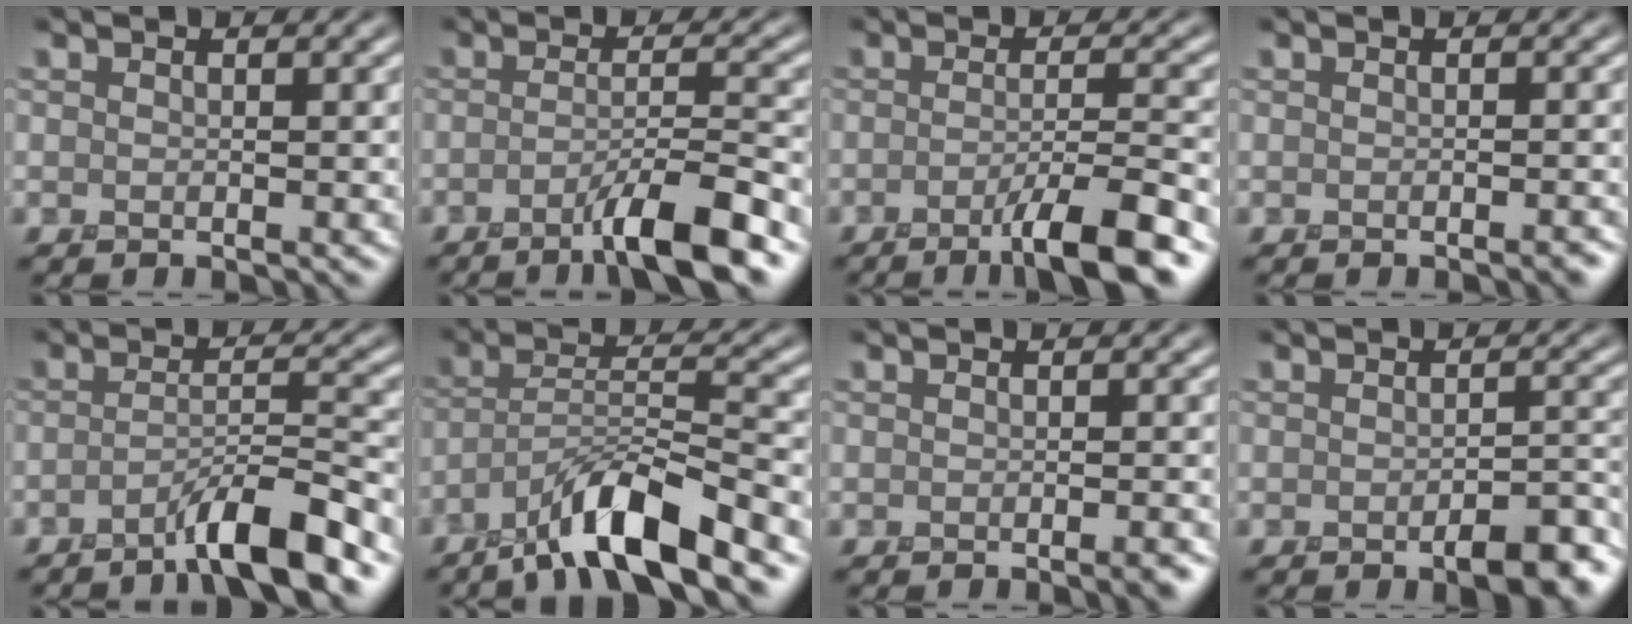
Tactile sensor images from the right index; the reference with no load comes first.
{"total": 5.8, "force": [-3.2, 0.7, 4.8], "torque": [-0.070, 0.009, -0.062]}
{"total": 6.2, "force": [-3.1, 0.8, 5.3], "torque": [-0.075, 0.003, -0.058]}
{"total": 0.9, "force": [-0.5, 0.2, 0.7], "torque": [-0.007, 0.001, -0.009]}
{"total": 5.8, "force": [-3.6, 0.6, 4.4], "torque": [-0.062, 0.013, -0.070]}
{"total": 8.1, "force": [-5.6, 1.3, 5.8], "torque": [-0.098, 0.009, -0.105]}
{"total": 1.5, "force": [-0.7, 0.3, 1.3], "torque": [-0.009, 0.000, -0.011]}
{"total": 4.0, "force": [-2.2, 1.2, 3.1], "torque": [-0.043, 0.000, -0.031]}